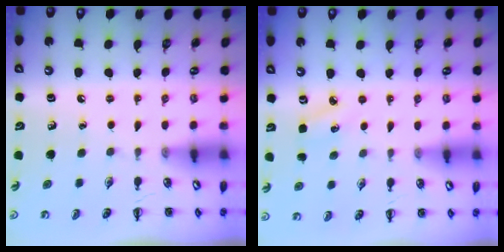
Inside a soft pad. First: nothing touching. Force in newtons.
{"total": 3.8, "press": 3.6, "slide": 1.2}